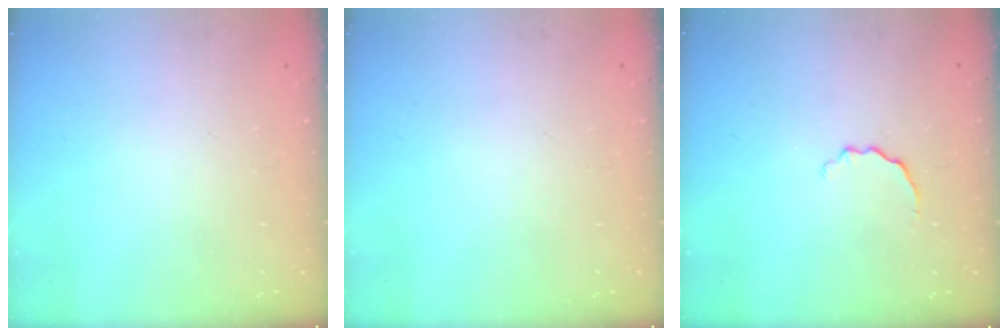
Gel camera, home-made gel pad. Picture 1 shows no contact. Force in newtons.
{"total": 0.0}
{"total": 2.9, "press": 2.8, "slide": 0.8}